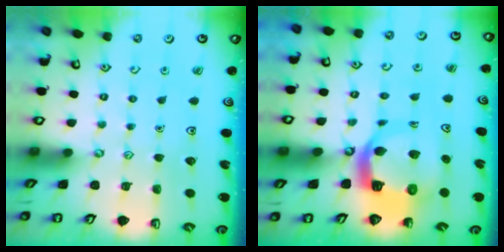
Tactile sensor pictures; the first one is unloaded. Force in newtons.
{"total": 10.3, "press": 10.3, "slide": 1.2}